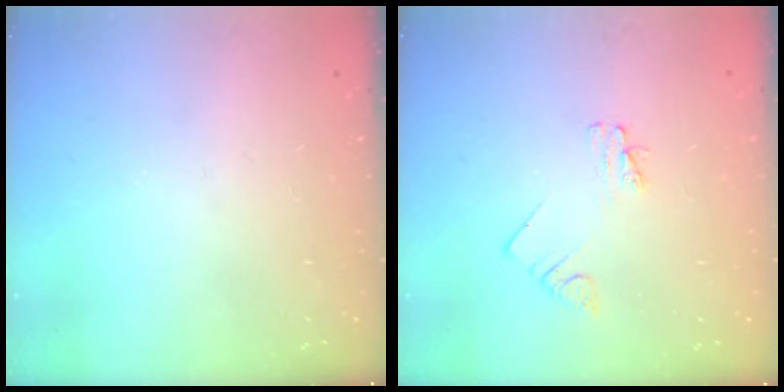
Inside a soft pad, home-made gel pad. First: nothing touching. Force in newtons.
{"total": 2.9, "press": 2.9, "slide": 0.3}